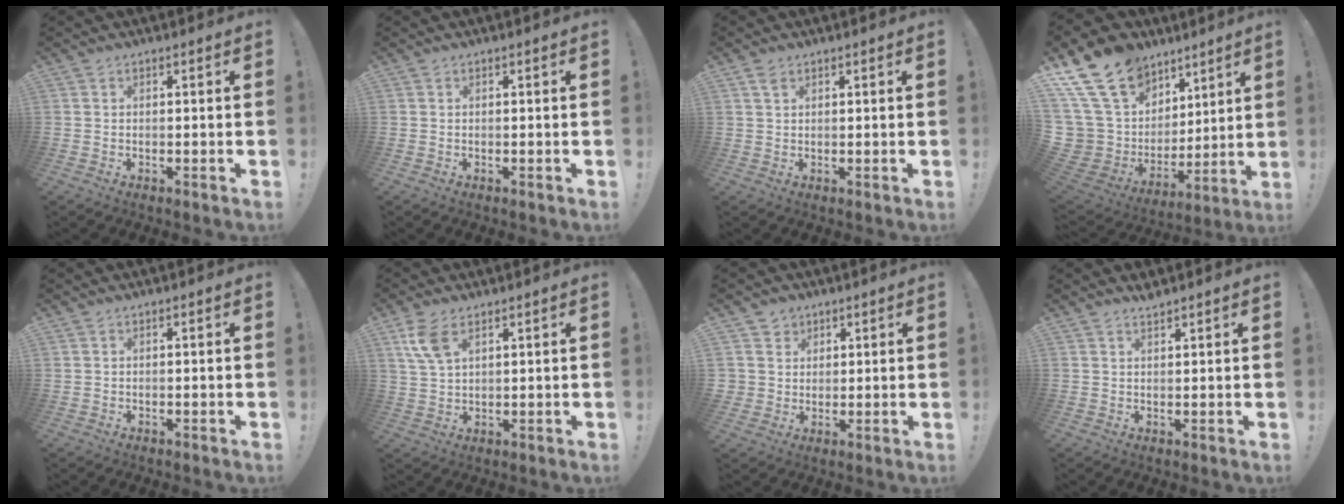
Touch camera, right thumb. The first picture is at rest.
{"total": 0.0}
{"total": 2.2, "force": [1.4, 1.0, 1.3], "torque": [-0.017, -0.004, 0.025]}
{"total": 20.5, "force": [12.4, 13.4, 9.5], "torque": [-0.176, -0.090, 0.270]}
{"total": 0.5, "force": [0.3, 0.4, 0.2], "torque": [-0.010, 0.005, 0.007]}
{"total": 7.5, "force": [4.2, 3.4, 5.1], "torque": [-0.106, -0.014, 0.081]}
{"total": 5.6, "force": [2.3, 5.1, 0.1], "torque": [-0.001, -0.020, 0.046]}
{"total": 1.9, "force": [1.8, 0.1, 0.5], "torque": [-0.012, -0.009, 0.033]}